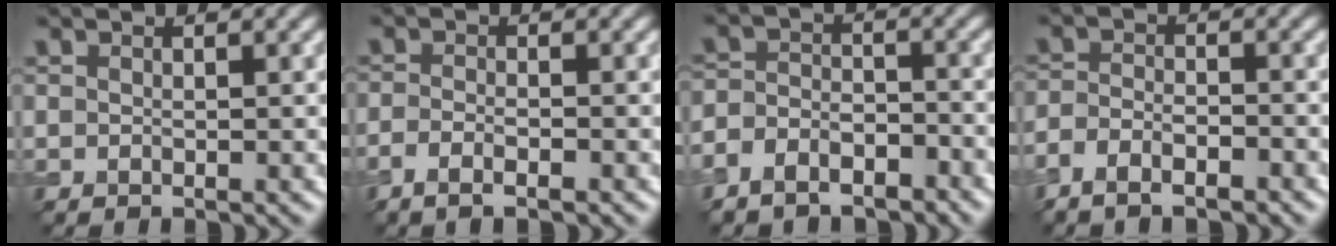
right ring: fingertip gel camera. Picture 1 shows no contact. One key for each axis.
{"total": 1.7, "fx": -1.2, "fy": 0.3, "fz": 1.1, "tx": -0.025, "ty": -0.004, "tz": -0.027}
{"total": 4.2, "fx": -3.5, "fy": 2.0, "fz": 1.0, "tx": -0.021, "ty": -0.004, "tz": -0.066}
{"total": 3.0, "fx": -2.5, "fy": 1.0, "fz": 1.4, "tx": -0.025, "ty": -0.003, "tz": -0.049}